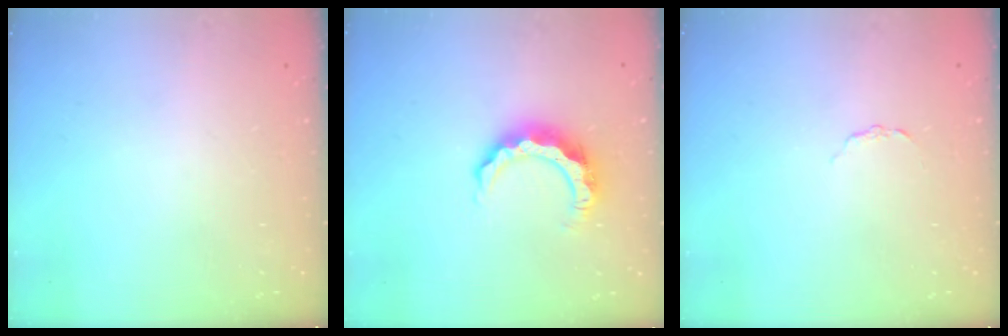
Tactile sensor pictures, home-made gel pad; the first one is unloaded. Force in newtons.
{"total": 8.5, "press": 8.5, "slide": 0.4}
{"total": 2.0, "press": 2.0, "slide": 0.3}